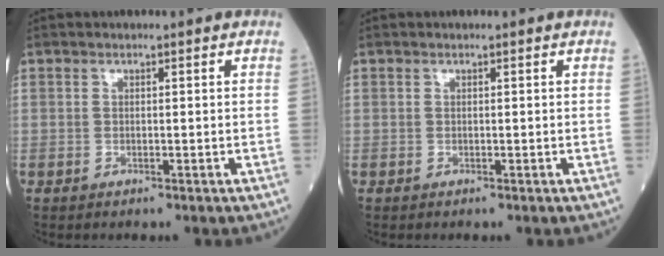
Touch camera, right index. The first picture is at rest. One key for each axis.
{"total": 0.0}